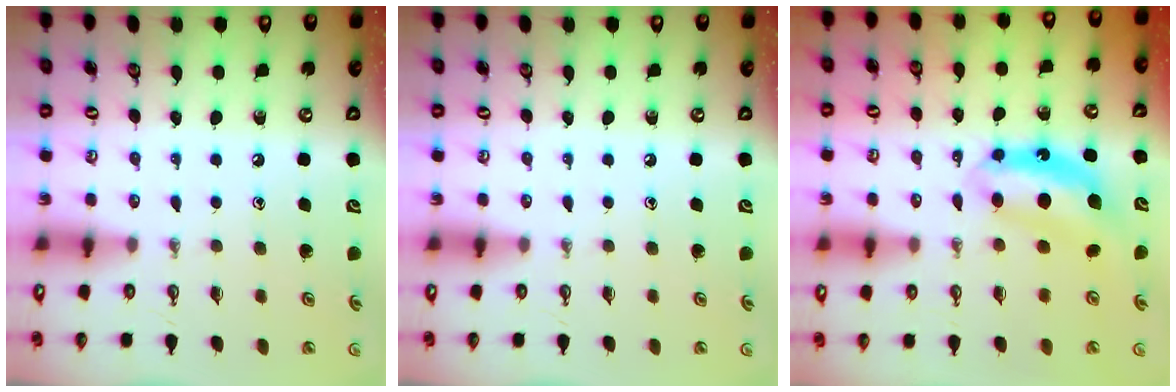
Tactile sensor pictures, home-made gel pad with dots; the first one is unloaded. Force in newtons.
{"total": 0.0}
{"total": 7.2, "press": 7.2, "slide": 0.2}